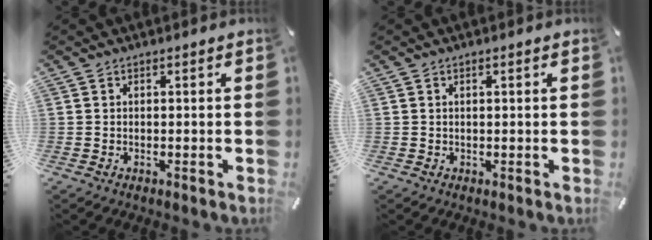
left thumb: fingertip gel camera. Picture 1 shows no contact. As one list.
[{"total": 0.6, "force": [0.2, 0.0, 0.5], "torque": [-0.008, 0.000, 0.004]}]